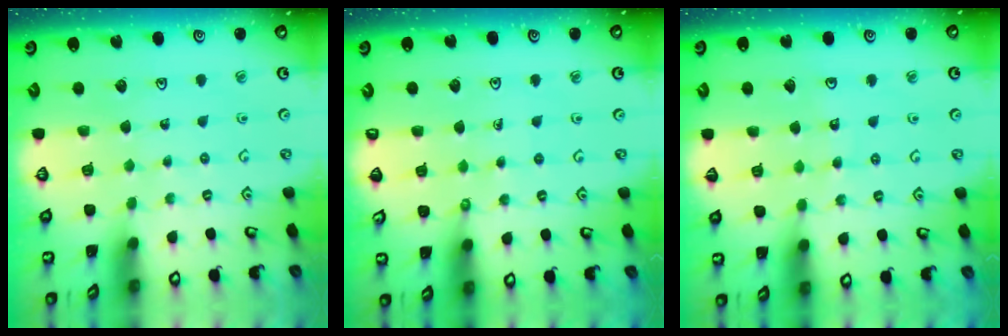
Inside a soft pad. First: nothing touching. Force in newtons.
{"total": 1.7, "press": 1.7, "slide": 0.2}
{"total": 5.7, "press": 5.6, "slide": 1.0}